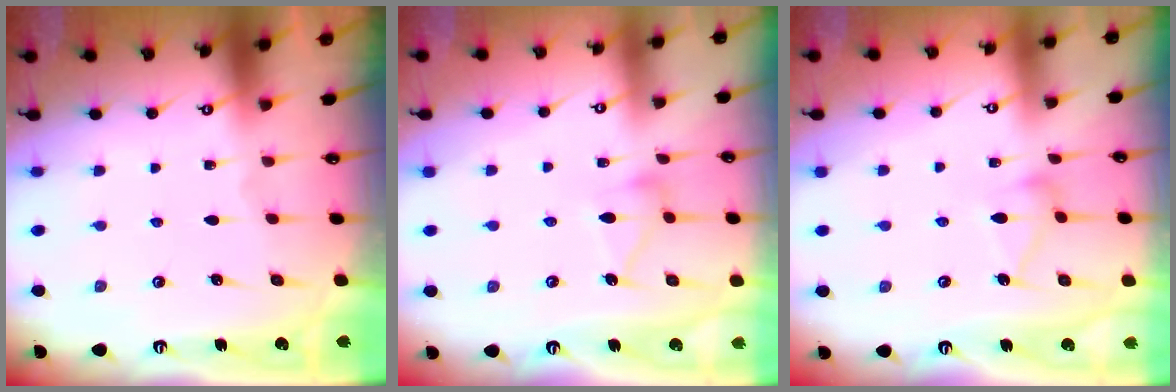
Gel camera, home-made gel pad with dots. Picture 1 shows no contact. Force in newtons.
{"total": 9.6, "press": 9.6, "slide": 0.5}
{"total": 8.6, "press": 8.5, "slide": 0.3}